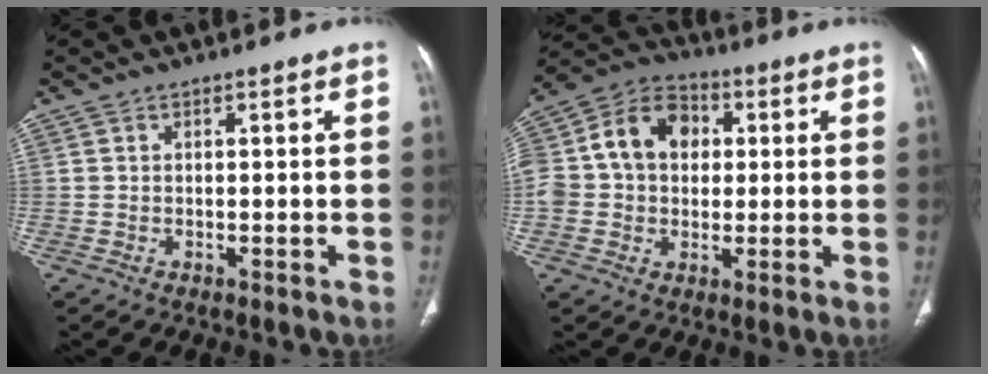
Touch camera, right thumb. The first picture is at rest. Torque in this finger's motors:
{"motor_torque": [1.79, 1.53, 1.22, 0.27, 0.11]}